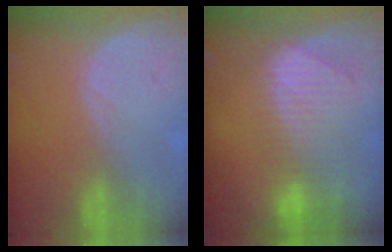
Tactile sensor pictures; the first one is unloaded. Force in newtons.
{"total": 9.3, "press": 8.1, "slide": 4.4}